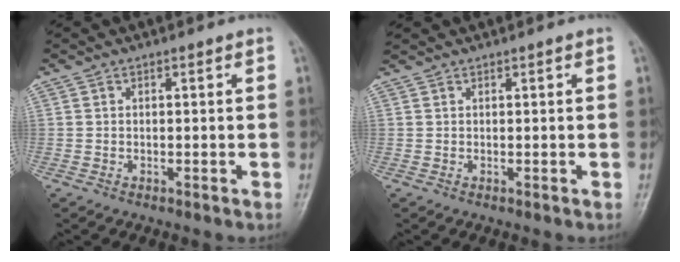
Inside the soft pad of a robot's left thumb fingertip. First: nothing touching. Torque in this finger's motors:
{"motor_torque": [-0.49, 0.24, -0.20, -0.09, 0.01]}